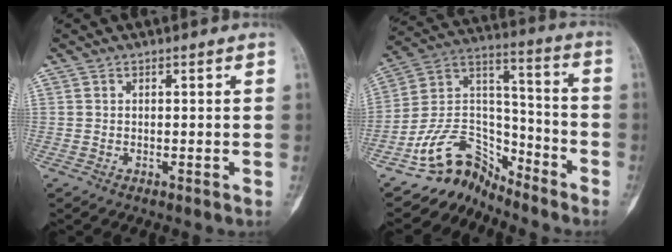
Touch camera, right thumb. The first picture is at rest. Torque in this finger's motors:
{"motor_torque": [1.02, -0.66, 0.66, -1.35, 0.21]}